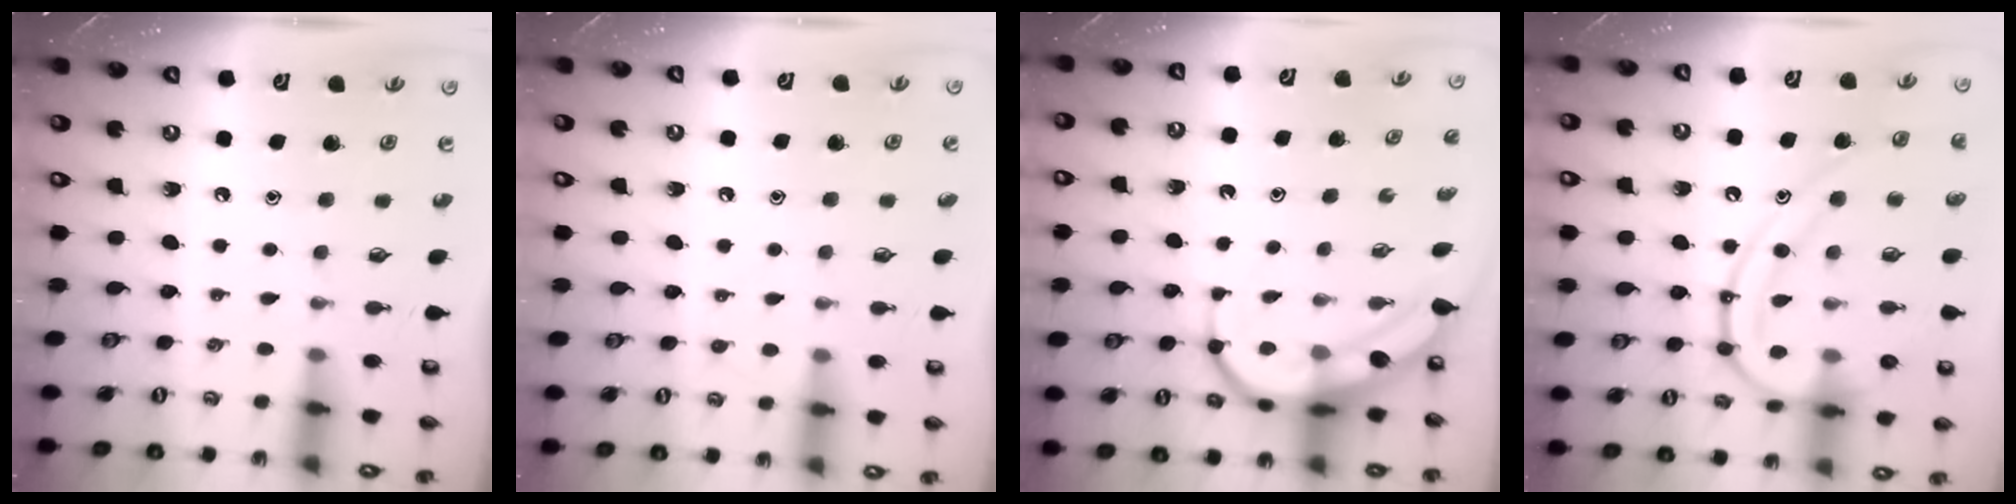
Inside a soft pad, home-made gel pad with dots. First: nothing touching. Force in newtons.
{"total": 5.9, "press": 5.9, "slide": 0.8}
{"total": 8.7, "press": 8.7, "slide": 0.8}
{"total": 15.6, "press": 15.6, "slide": 0.9}